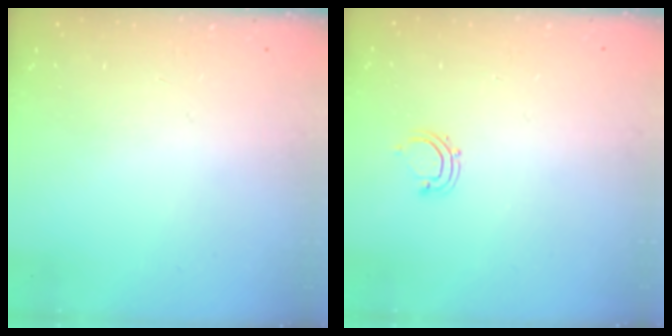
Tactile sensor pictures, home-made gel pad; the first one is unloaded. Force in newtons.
{"total": 3.7, "press": 3.6, "slide": 0.8}